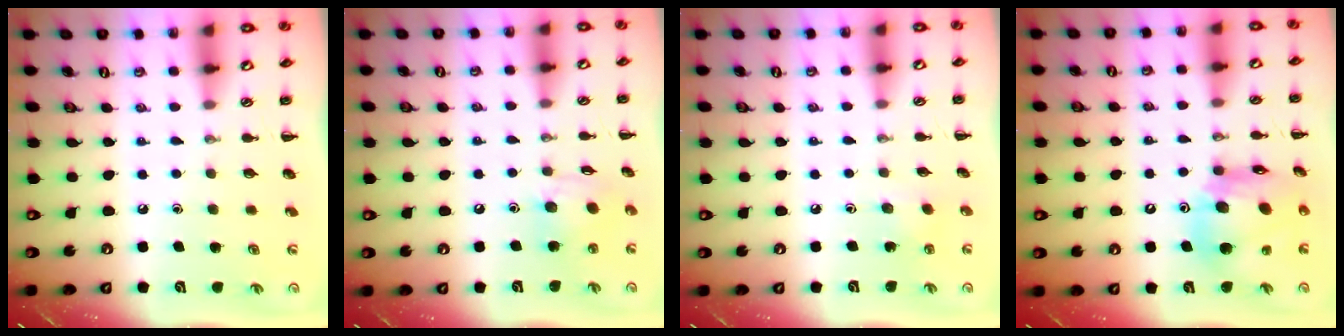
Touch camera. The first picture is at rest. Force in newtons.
{"total": 8.9, "press": 8.8, "slide": 1.2}
{"total": 2.8, "press": 2.6, "slide": 0.9}
{"total": 15.1, "press": 14.7, "slide": 3.6}